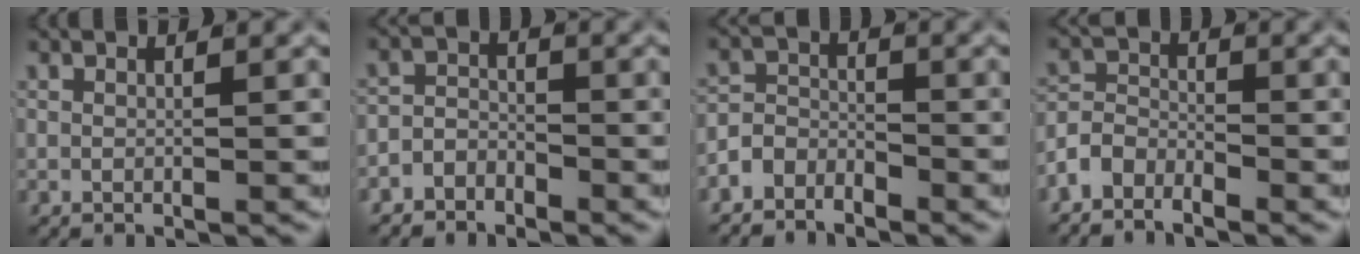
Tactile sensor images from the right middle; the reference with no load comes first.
{"total": 3.2, "force": [-2.5, 1.9, 0.4], "torque": [0.005, -0.006, -0.050]}
{"total": 3.8, "force": [-2.8, 2.4, 0.8], "torque": [-0.002, -0.005, -0.058]}
{"total": 4.4, "force": [-3.0, 3.0, 1.2], "torque": [-0.020, -0.014, -0.057]}